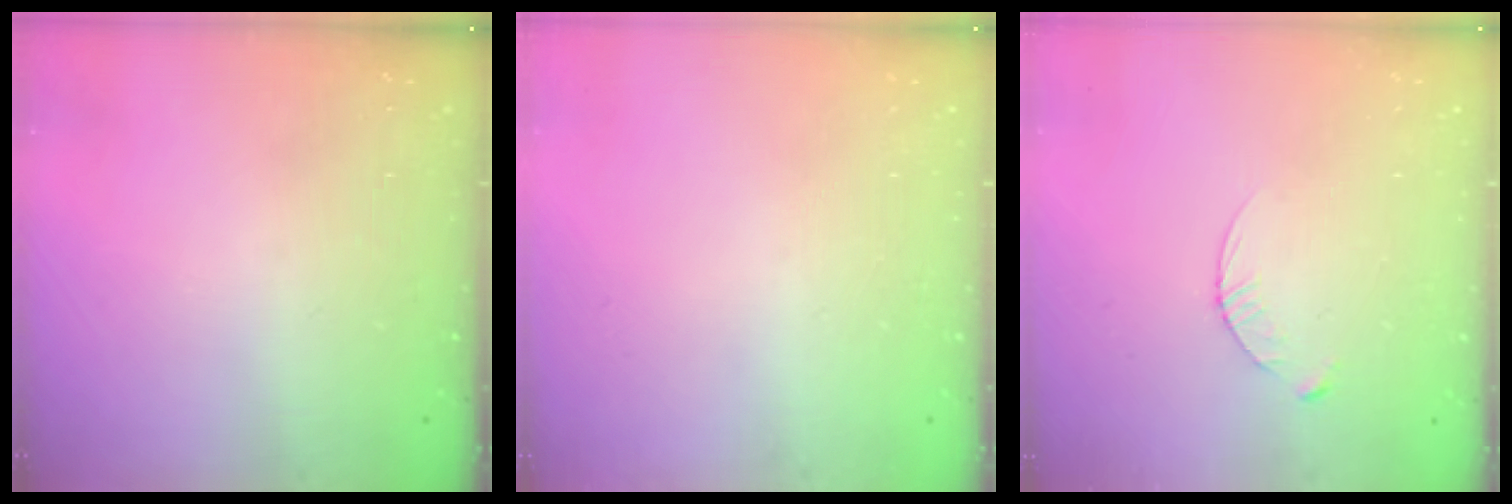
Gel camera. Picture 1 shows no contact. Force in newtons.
{"total": 0.0}
{"total": 3.4, "press": 3.4, "slide": 0.4}